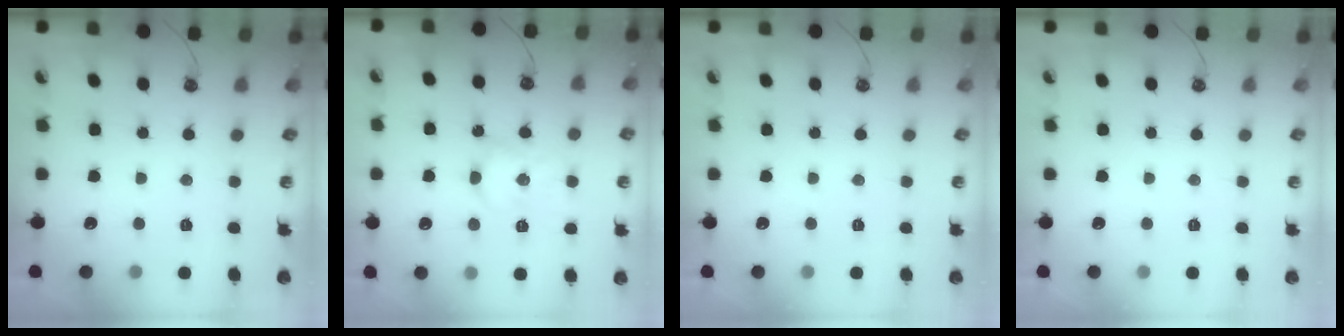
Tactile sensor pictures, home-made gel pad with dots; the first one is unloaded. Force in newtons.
{"total": 8.8, "press": 8.8, "slide": 0.6}
{"total": 0.0}
{"total": 0.0}